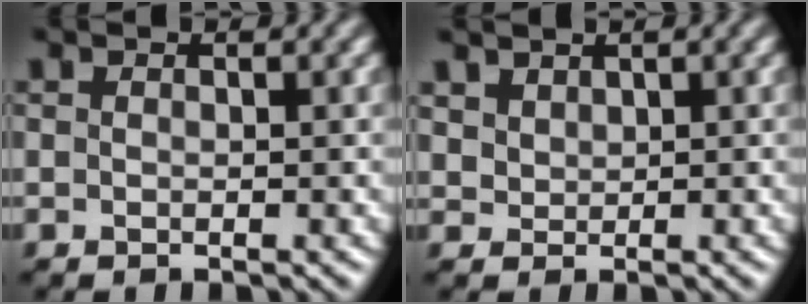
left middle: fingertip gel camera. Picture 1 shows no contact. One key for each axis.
{"total": 1.6, "fx": 1.4, "fy": 0.9, "fz": 0.3, "tx": -0.010, "ty": -0.005, "tz": 0.043}